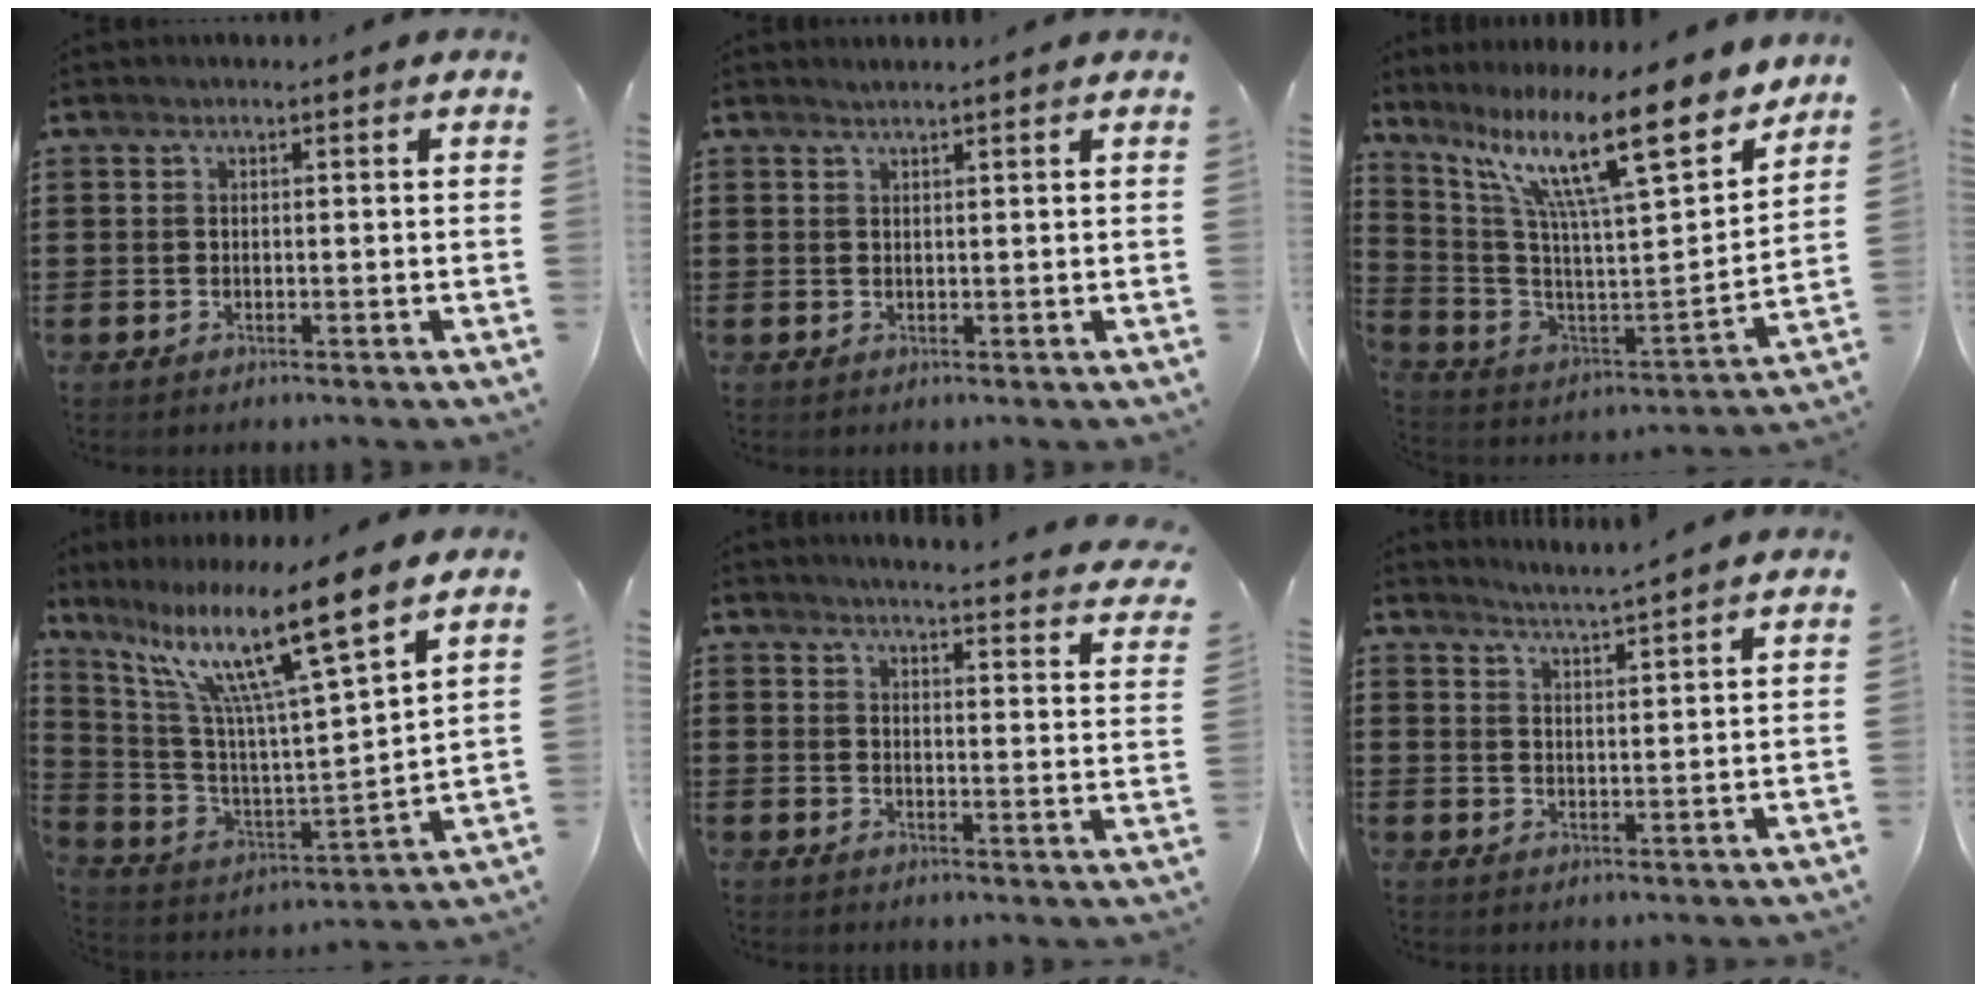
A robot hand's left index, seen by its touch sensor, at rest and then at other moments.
{"total": 0.9, "force": [0.9, -0.1, 0.1], "torque": [-0.003, -0.001, 0.019]}
{"total": 16.0, "force": [10.5, 2.4, 11.7], "torque": [-0.240, -0.064, 0.169]}
{"total": 14.2, "force": [9.3, 0.1, 10.7], "torque": [-0.233, -0.056, 0.145]}
{"total": 3.6, "force": [3.4, -0.5, 1.1], "torque": [-0.029, -0.032, 0.053]}
{"total": 3.5, "force": [3.4, -0.9, 0.1], "torque": [-0.012, -0.019, 0.060]}